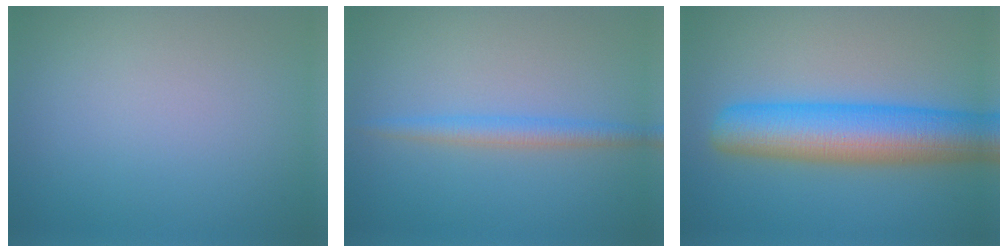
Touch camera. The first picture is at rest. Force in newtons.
{"total": 2.2, "press": 2.2, "slide": 0.1}
{"total": 9.0, "press": 9.0, "slide": 0.2}